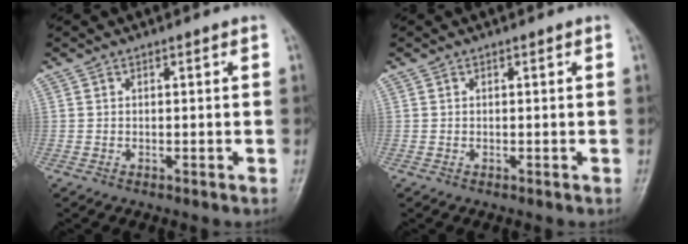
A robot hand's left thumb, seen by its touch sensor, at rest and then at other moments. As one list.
[{"total": 0.0}]